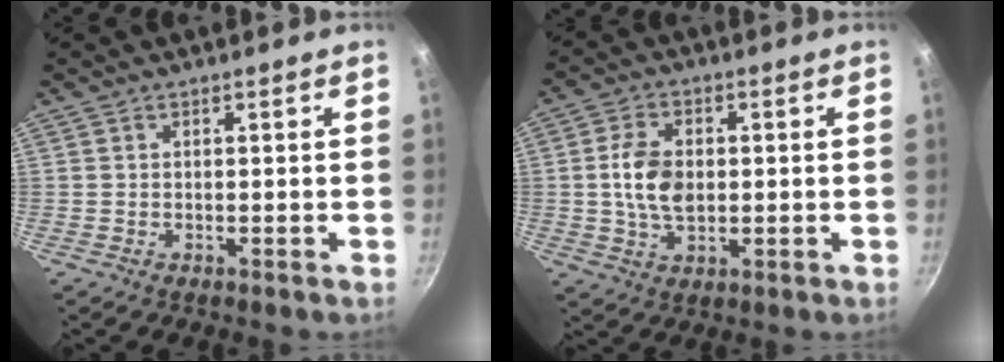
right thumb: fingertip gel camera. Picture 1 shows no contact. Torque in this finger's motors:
{"motor_torque": [0.18, -0.18, 1.12, -0.49, 0.06]}